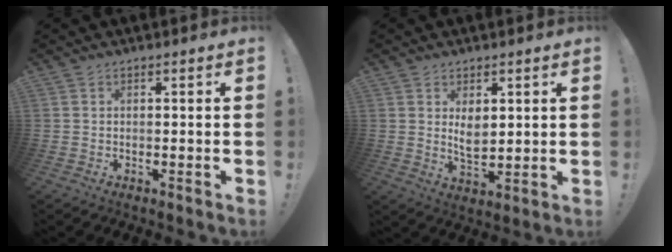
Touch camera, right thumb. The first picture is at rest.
{"total": 5.3, "force": [2.1, 3.0, 3.8], "torque": [-0.059, -0.016, 0.034]}